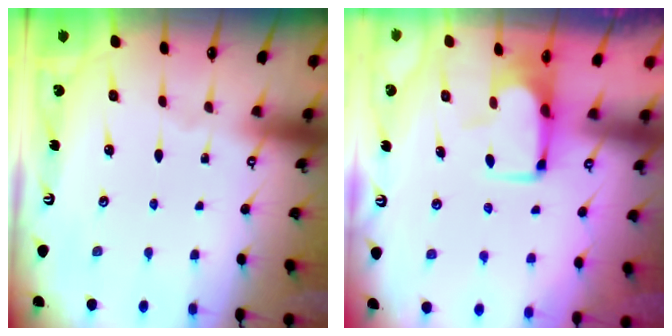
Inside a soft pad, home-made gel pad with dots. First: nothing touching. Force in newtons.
{"total": 3.7, "press": 3.7, "slide": 0.4}